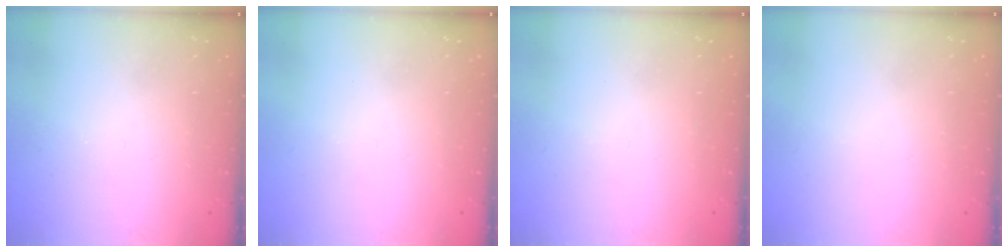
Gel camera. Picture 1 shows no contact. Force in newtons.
{"total": 0.0}
{"total": 0.0}
{"total": 1.8, "press": 1.8, "slide": 0.1}